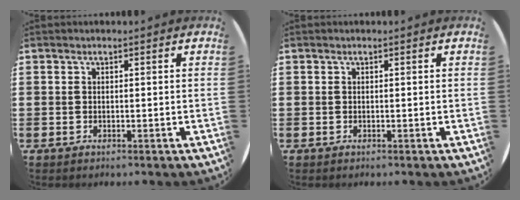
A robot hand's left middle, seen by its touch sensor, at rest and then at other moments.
{"total": 0.0}